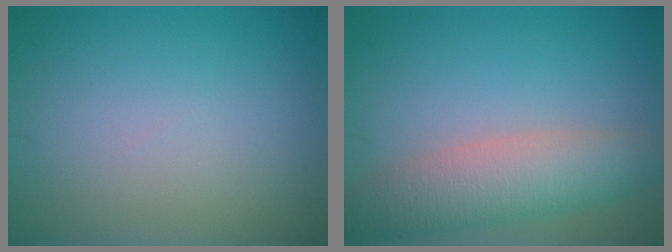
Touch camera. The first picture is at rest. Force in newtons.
{"total": 5.4, "press": 5.4, "slide": 0.1}